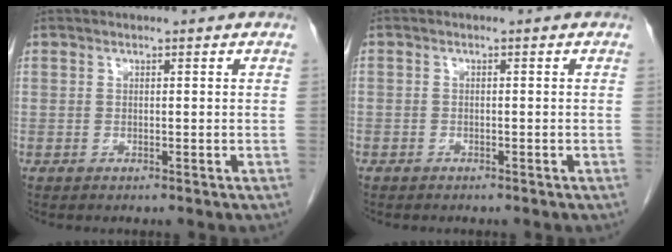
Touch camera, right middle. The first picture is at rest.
{"total": 1.0, "force": [-0.7, 0.6, 0.1], "torque": [-0.007, 0.002, -0.012]}